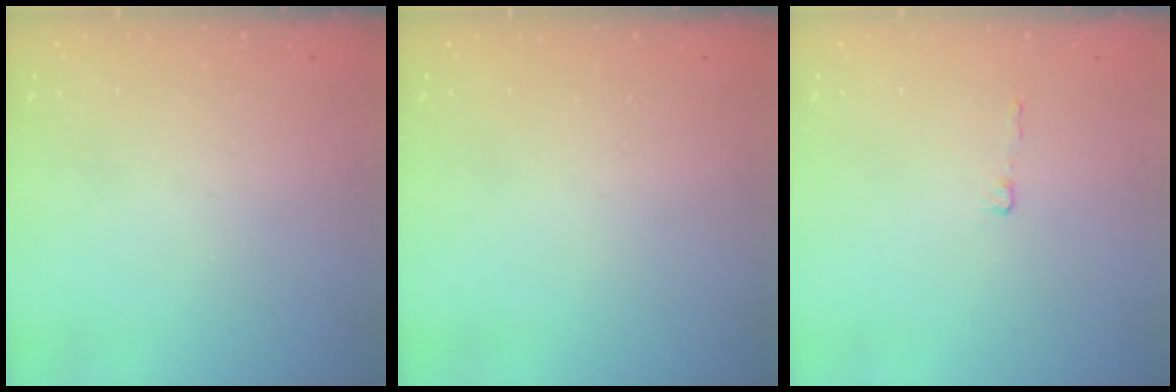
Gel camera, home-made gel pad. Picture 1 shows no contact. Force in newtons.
{"total": 0.0}
{"total": 2.3, "press": 2.3, "slide": 0.2}